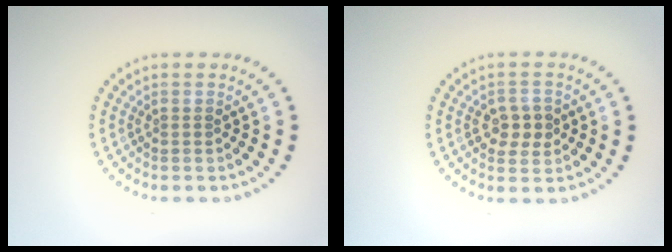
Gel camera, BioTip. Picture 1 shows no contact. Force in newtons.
{"total": 2.6, "press": 2.6, "slide": 0.2}